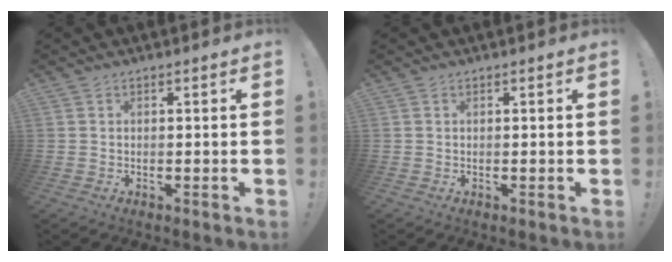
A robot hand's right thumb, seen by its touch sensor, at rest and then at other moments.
{"total": 0.0}